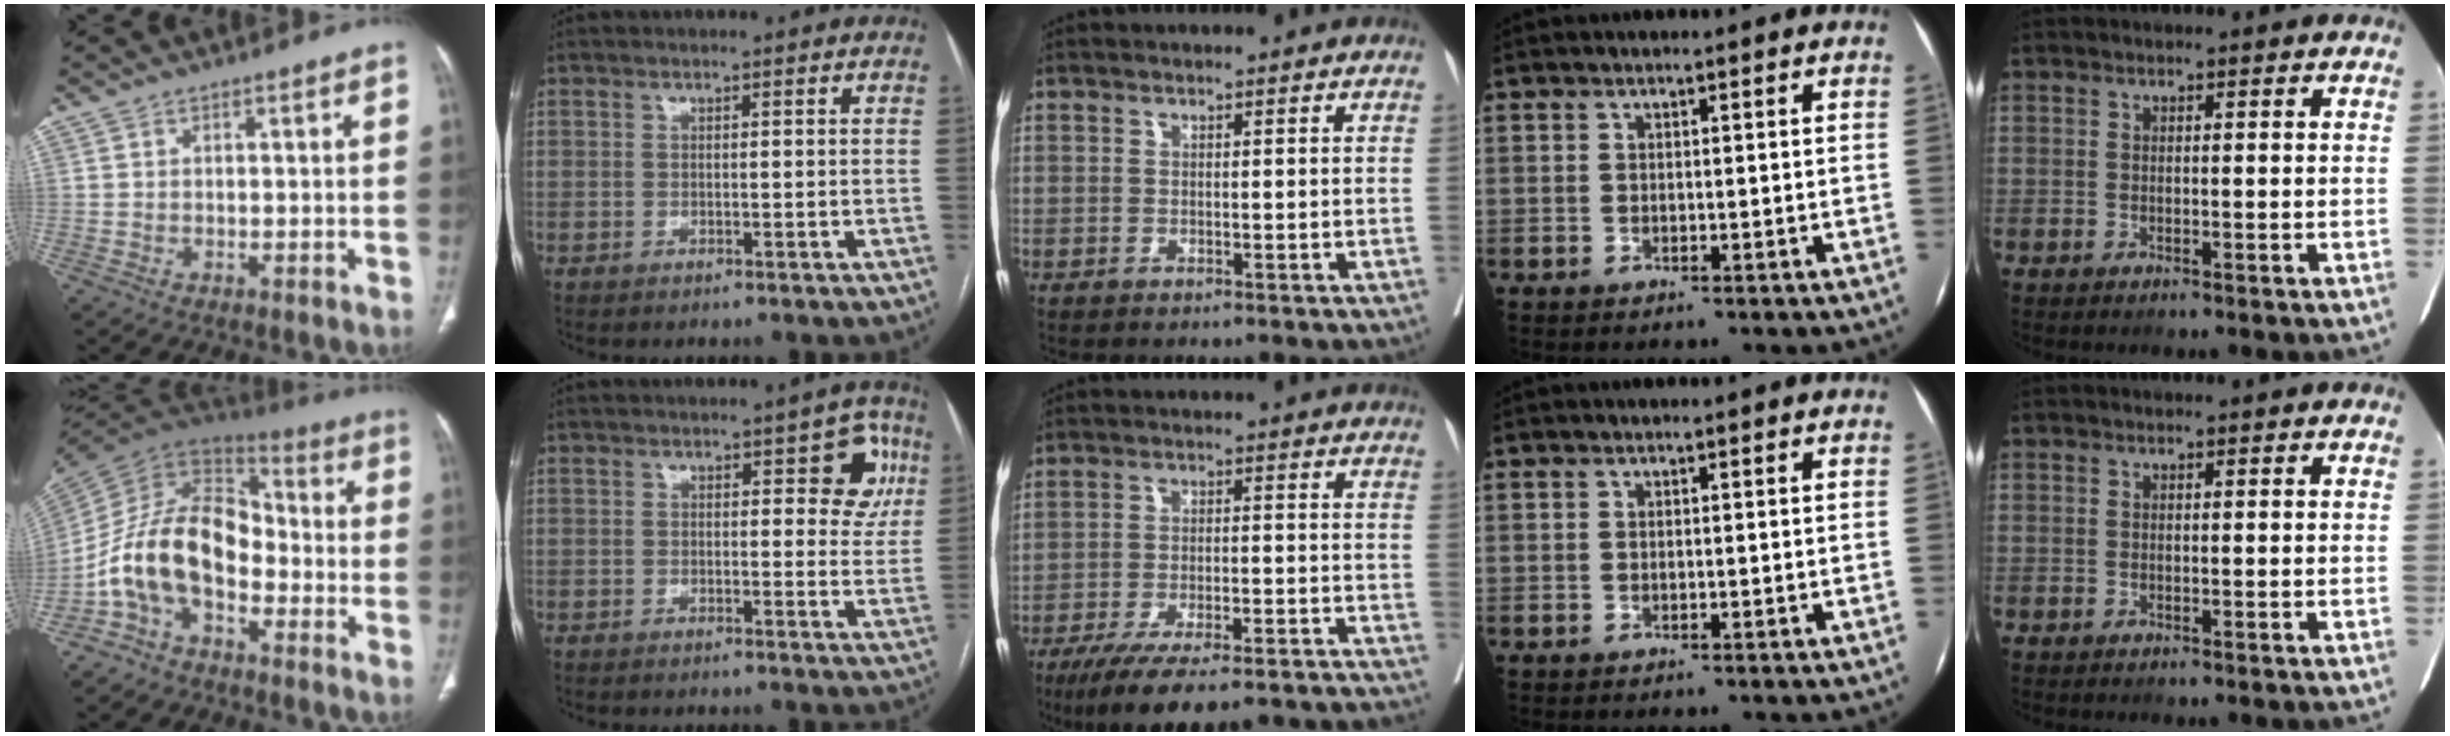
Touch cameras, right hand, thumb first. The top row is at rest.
{"thumb": {"total": 16.2, "force": [-5.0, 10.2, 11.5], "torque": [-0.198, 0.071, -0.104]}, "index": {"total": 6.1, "force": [2.2, 2.7, 5.0], "torque": [-0.033, 0.012, 0.020]}, "middle": {"total": 24.5, "force": [-22.0, 2.8, 10.3], "torque": [-0.115, -0.020, -0.298]}}